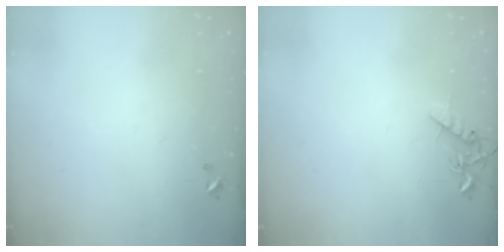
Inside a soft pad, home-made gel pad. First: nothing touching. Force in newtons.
{"total": 8.0, "press": 8.0, "slide": 0.4}